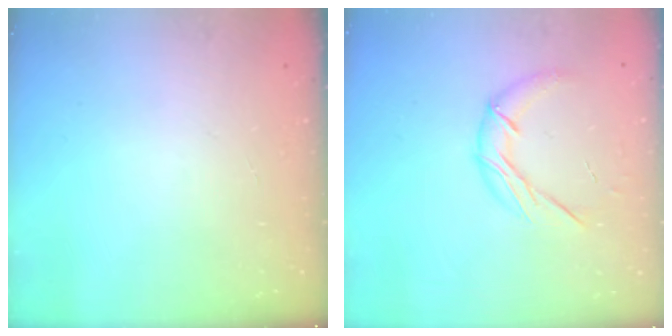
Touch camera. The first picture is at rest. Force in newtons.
{"total": 9.1, "press": 9.1, "slide": 0.6}